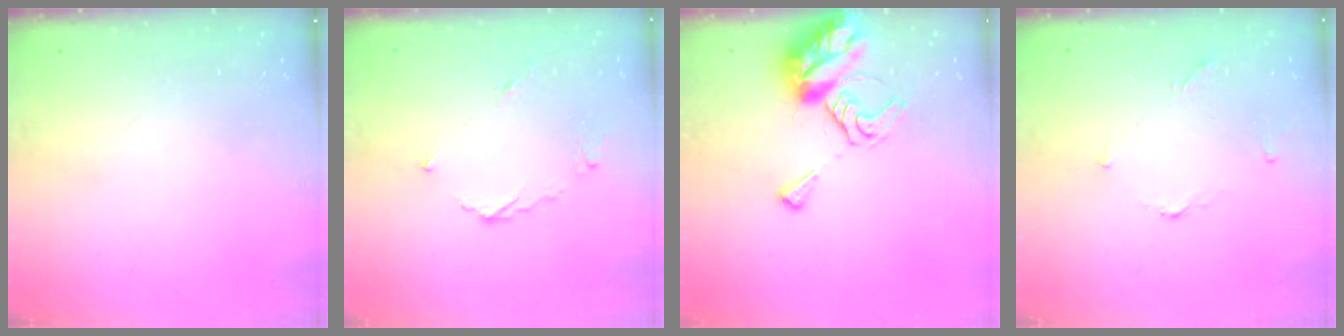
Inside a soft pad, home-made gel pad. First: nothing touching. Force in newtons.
{"total": 4.4, "press": 4.4, "slide": 0.3}
{"total": 11.8, "press": 11.7, "slide": 1.1}
{"total": 2.9, "press": 2.9, "slide": 0.5}